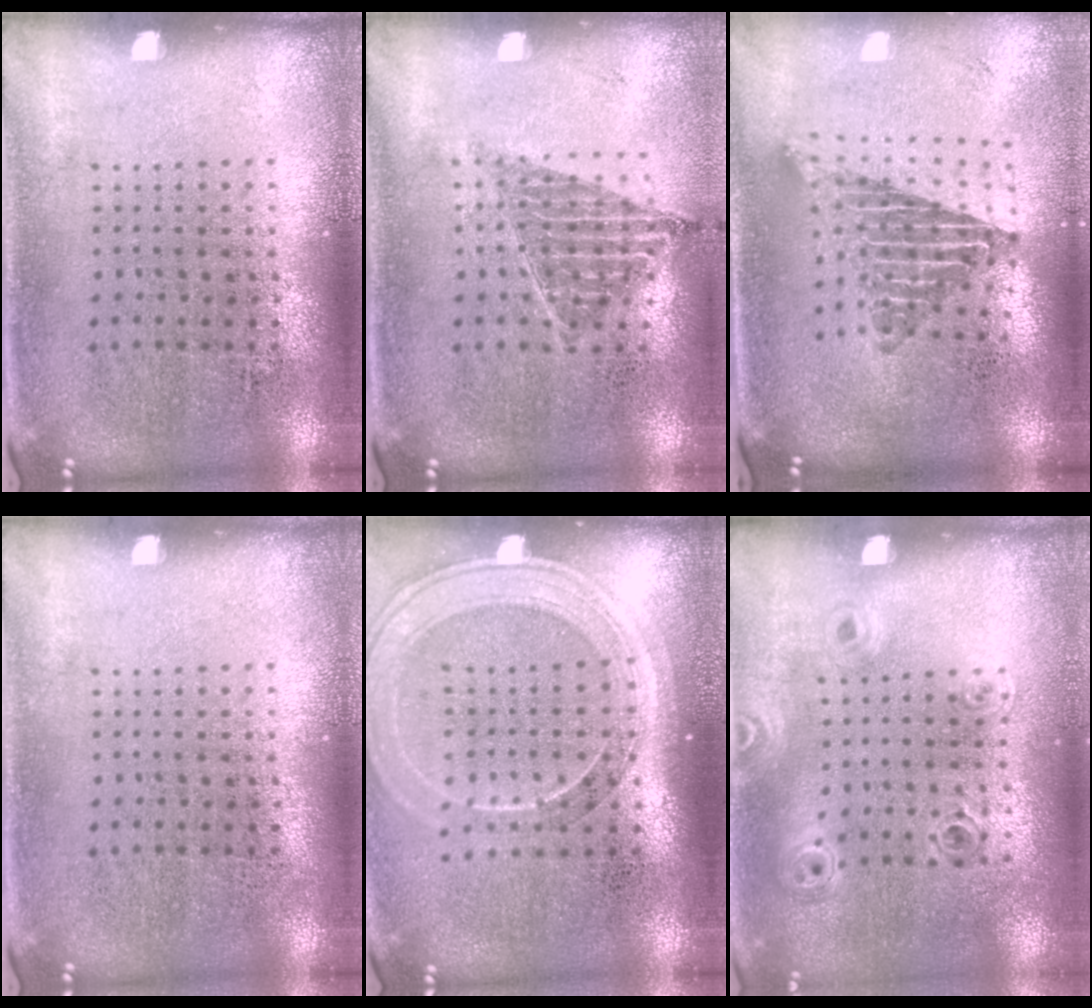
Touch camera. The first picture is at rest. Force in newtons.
{"total": 0.9, "press": 0.9, "slide": 0.2}
{"total": 2.0, "press": 1.5, "slide": 1.4}
{"total": 0.0}
{"total": 1.7, "press": 1.5, "slide": 0.7}
{"total": 0.9, "press": 0.9, "slide": 0.0}